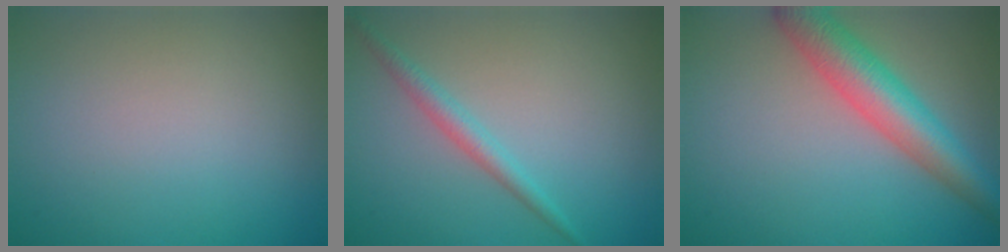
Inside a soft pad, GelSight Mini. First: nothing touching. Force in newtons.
{"total": 1.9, "press": 1.9, "slide": 0.0}
{"total": 6.0, "press": 6.0, "slide": 0.2}